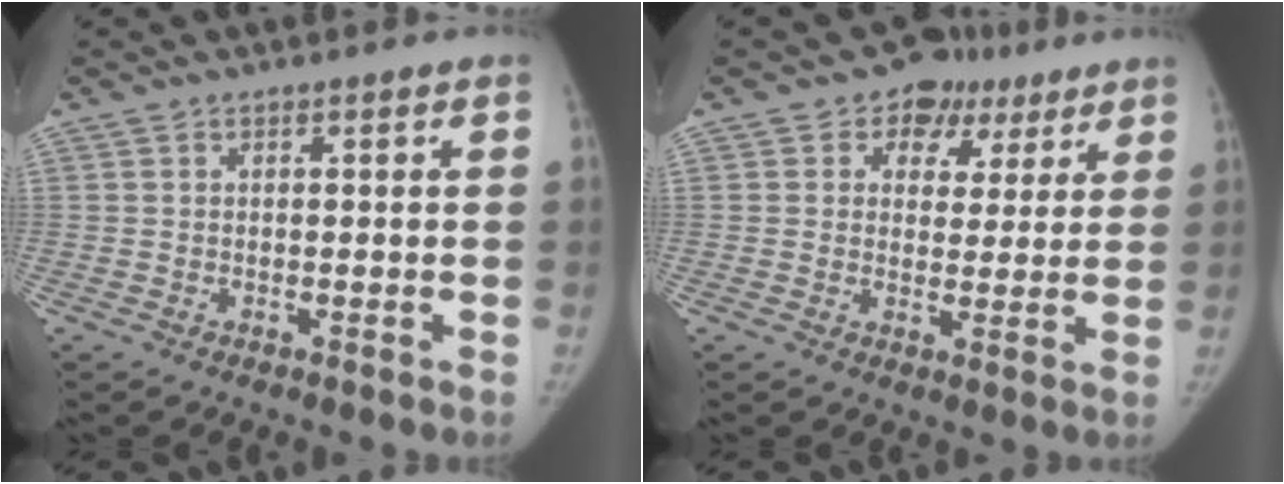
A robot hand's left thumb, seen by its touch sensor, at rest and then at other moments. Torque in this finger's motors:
{"motor_torque": [0.08, -0.15, 0.70, -0.66, 0.06]}